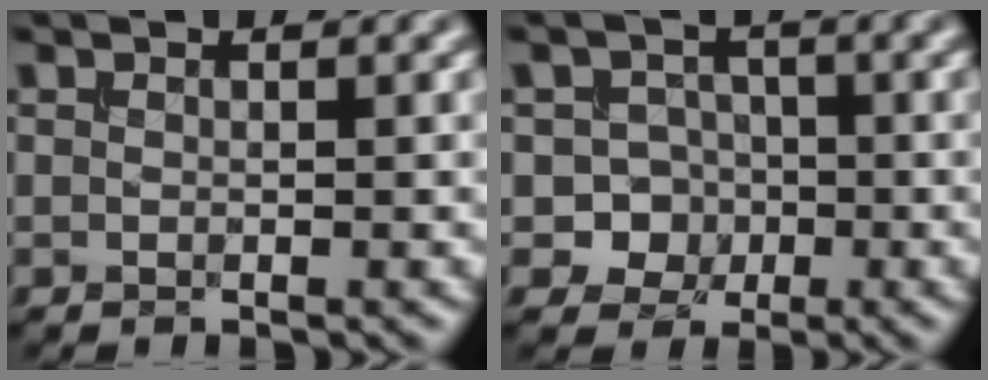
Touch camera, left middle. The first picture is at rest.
{"total": 4.9, "force": [-1.6, 4.5, 1.1], "torque": [0.009, 0.008, -0.045]}